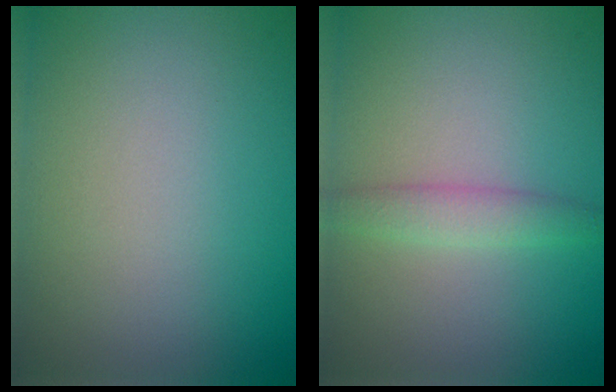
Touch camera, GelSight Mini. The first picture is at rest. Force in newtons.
{"total": 2.1, "press": 2.1, "slide": 0.0}